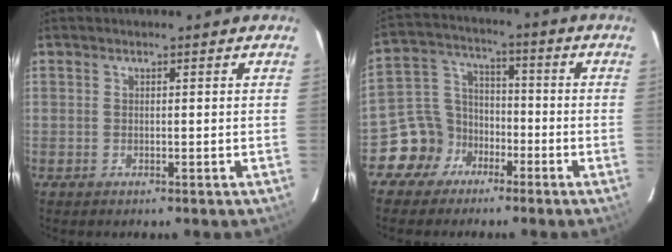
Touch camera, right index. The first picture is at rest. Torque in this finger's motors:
{"motor_torque": [0.24, -0.36, -0.43, -0.21]}